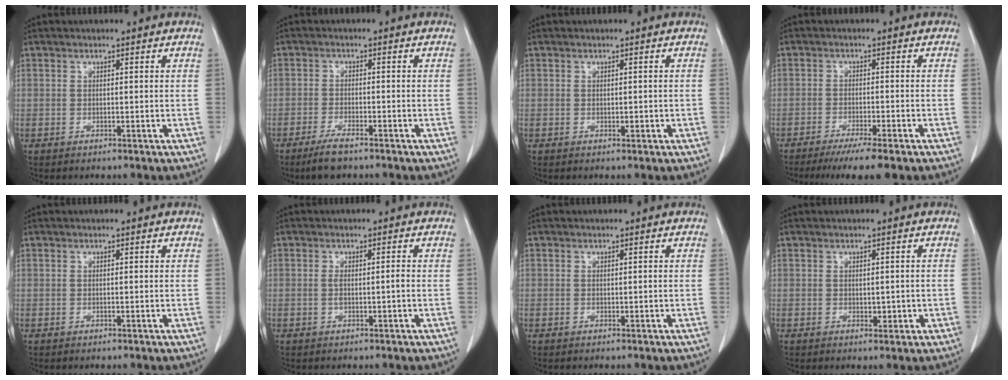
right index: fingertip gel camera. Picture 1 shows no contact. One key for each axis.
{"total": 4.4, "fx": -3.4, "fy": 0.7, "fz": 2.8, "tx": -0.059, "ty": -0.008, "tz": -0.061}
{"total": 0.7, "fx": -0.2, "fy": 0.3, "fz": 0.6, "tx": -0.010, "ty": -0.001, "tz": -0.001}
{"total": 6.8, "fx": -5.2, "fy": 0.0, "fz": 4.3, "tx": -0.059, "ty": -0.014, "tz": -0.082}
{"total": 0.0}
{"total": 1.7, "fx": -0.3, "fy": 0.1, "fz": 1.7, "tx": -0.032, "ty": 0.002, "tz": -0.006}
{"total": 0.0}
{"total": 1.6, "fx": -0.2, "fy": 1.0, "fz": 1.2, "tx": -0.015, "ty": 0.002, "tz": 0.002}